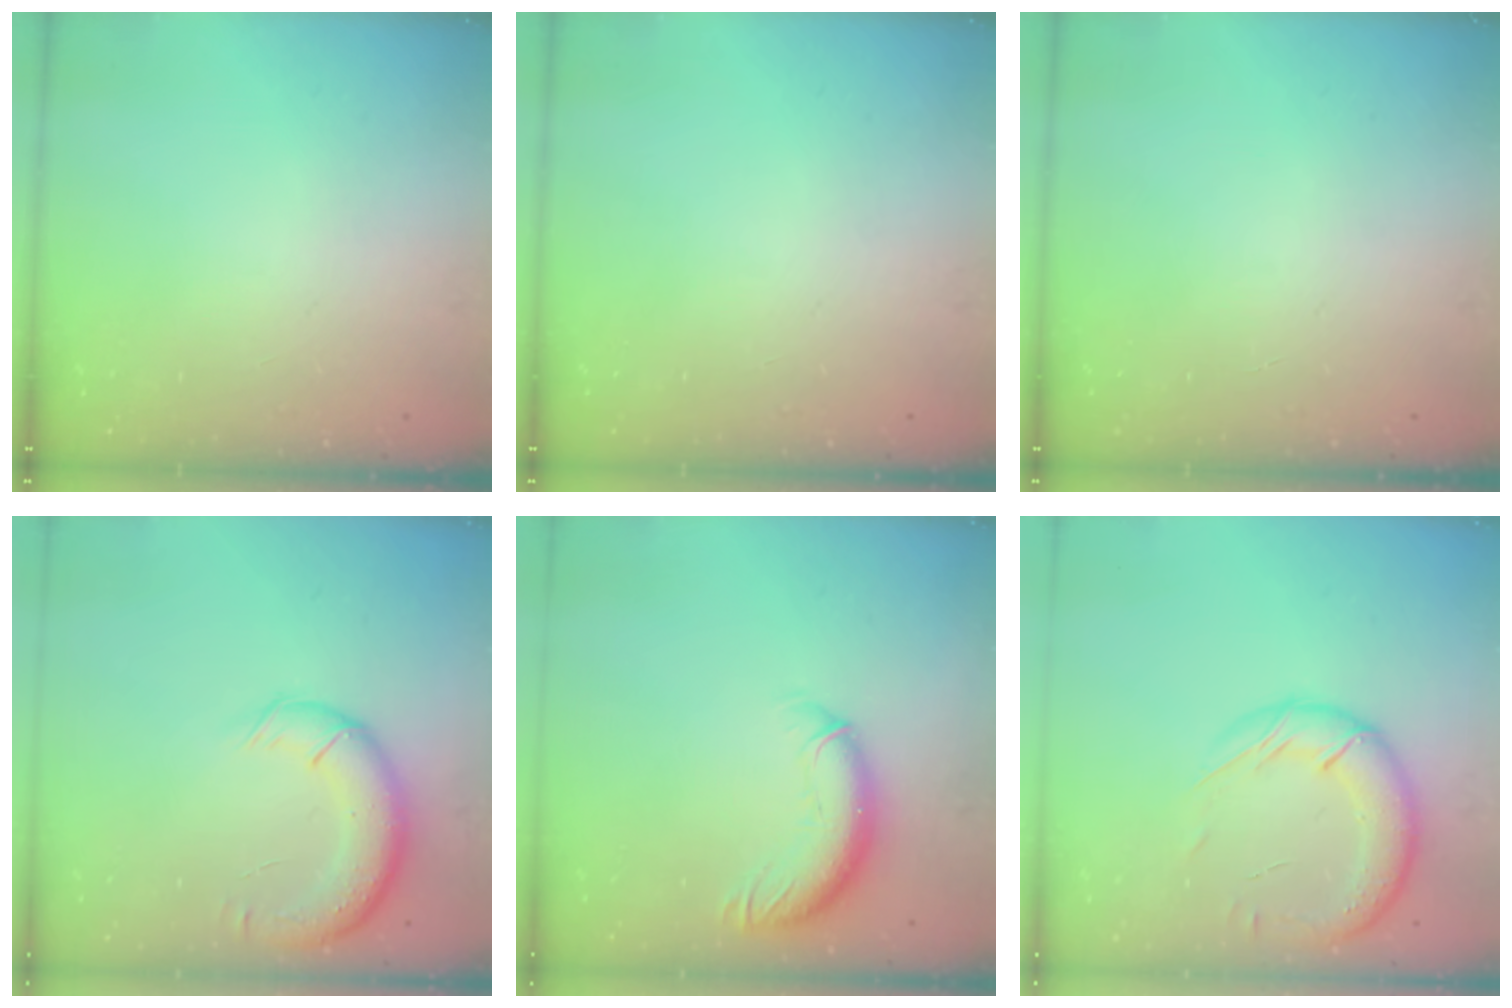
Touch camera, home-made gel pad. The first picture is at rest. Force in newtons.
{"total": 0.0}
{"total": 0.0}
{"total": 14.1, "press": 13.5, "slide": 3.8}
{"total": 11.5, "press": 11.2, "slide": 2.6}
{"total": 19.3, "press": 18.8, "slide": 4.3}